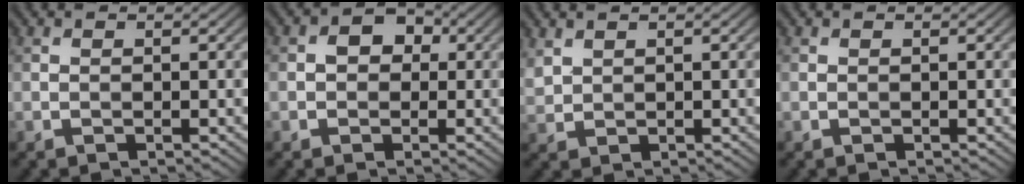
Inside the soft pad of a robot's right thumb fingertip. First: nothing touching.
{"total": 3.1, "force": [0.3, 2.6, 1.7], "torque": [-0.026, 0.005, -0.003]}
{"total": 2.0, "force": [1.5, 1.0, 0.8], "torque": [-0.026, 0.003, 0.039]}
{"total": 0.0}